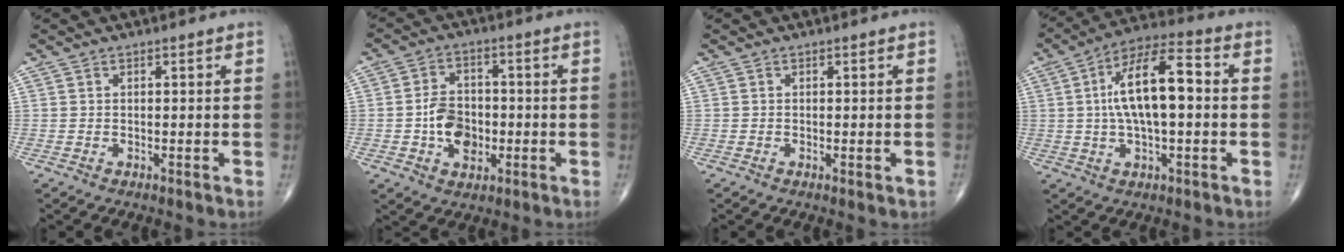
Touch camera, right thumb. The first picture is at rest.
{"total": 8.5, "force": [-1.6, 6.1, 5.7], "torque": [-0.073, 0.016, -0.027]}
{"total": 1.0, "force": [-0.3, 0.4, 0.9], "torque": [-0.014, -0.003, -0.004]}
{"total": 14.7, "force": [0.9, 5.8, 13.5], "torque": [-0.239, 0.032, 0.008]}